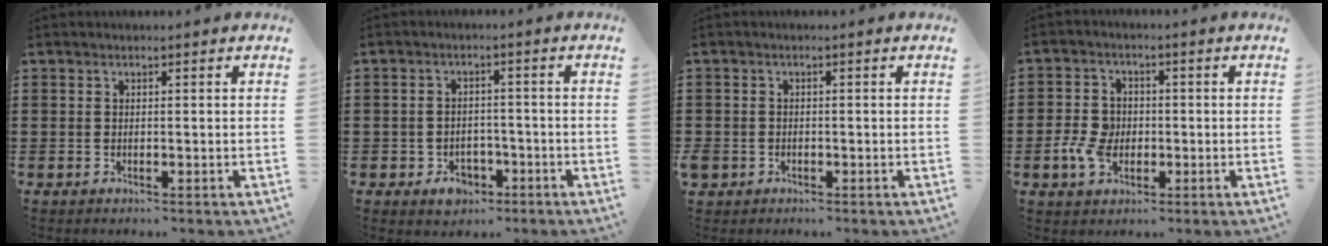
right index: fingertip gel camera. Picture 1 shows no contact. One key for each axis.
{"total": 3.3, "fx": -2.1, "fy": 2.2, "fz": 1.2, "tx": -0.026, "ty": 0.003, "tz": -0.041}
{"total": 1.3, "fx": -0.7, "fy": 1.1, "fz": 0.2, "tx": -0.006, "ty": 0.001, "tz": -0.017}
{"total": 5.5, "fx": -1.3, "fy": 4.1, "fz": 3.3, "tx": -0.088, "ty": 0.004, "tz": -0.029}